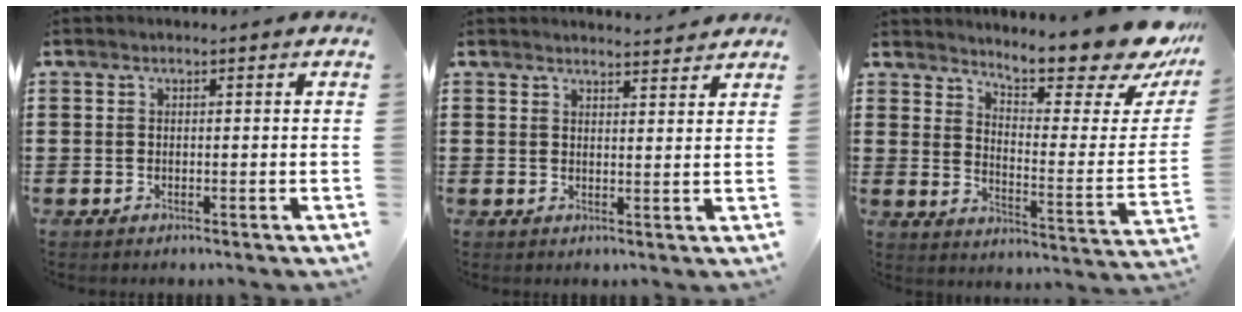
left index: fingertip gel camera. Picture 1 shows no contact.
{"total": 2.6, "force": [2.6, -0.1, 0.2], "torque": [-0.010, -0.007, 0.050]}
{"total": 11.7, "force": [10.1, 1.5, 5.7], "torque": [-0.096, -0.077, 0.169]}